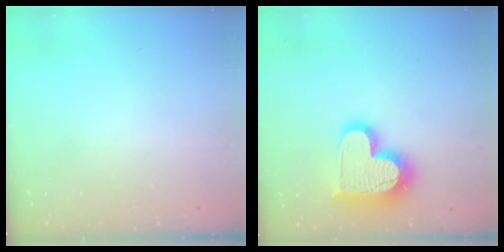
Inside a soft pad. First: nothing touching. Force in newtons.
{"total": 17.8, "press": 17.7, "slide": 1.5}